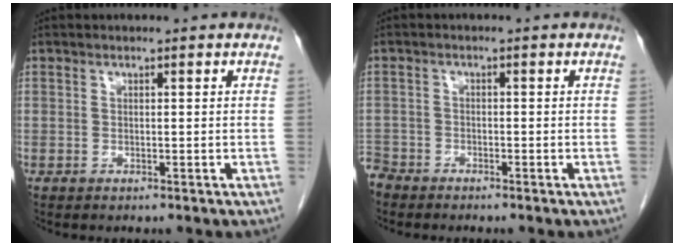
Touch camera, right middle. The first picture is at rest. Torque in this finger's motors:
{"motor_torque": [0.28, -0.21, 0.13, 0.02]}